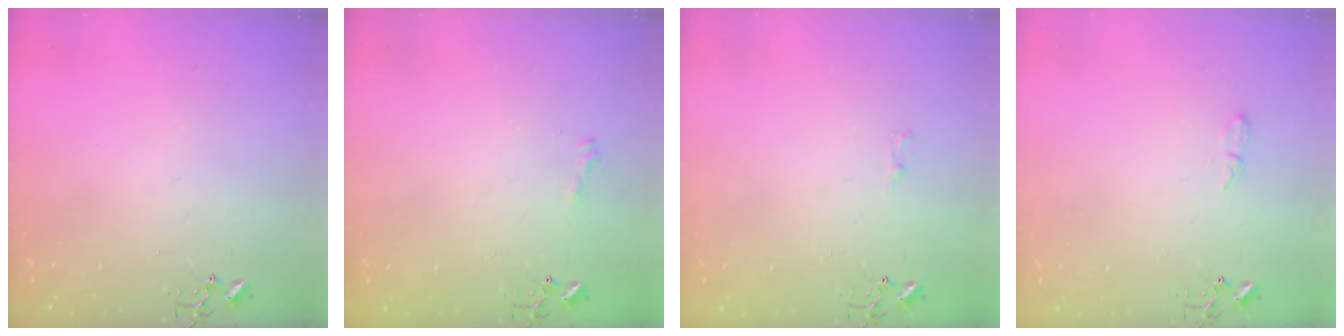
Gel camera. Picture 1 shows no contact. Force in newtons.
{"total": 6.8, "press": 6.8, "slide": 0.6}
{"total": 4.7, "press": 4.6, "slide": 0.5}
{"total": 5.8, "press": 5.7, "slide": 0.7}